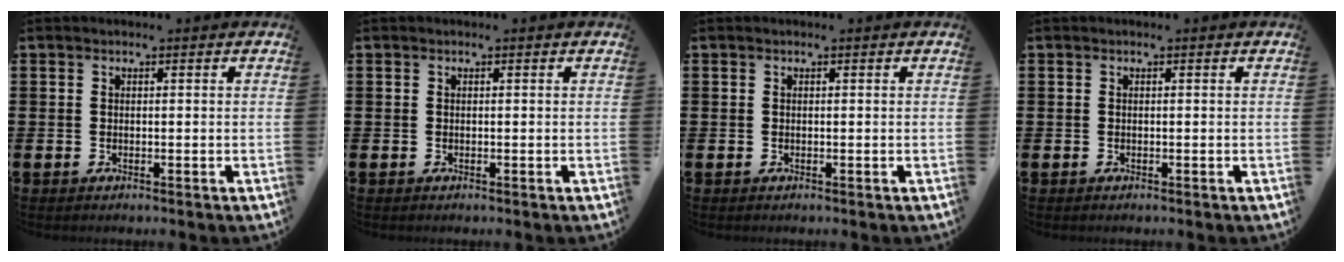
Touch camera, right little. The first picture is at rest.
{"total": 0.0}
{"total": 0.0}
{"total": 0.0}